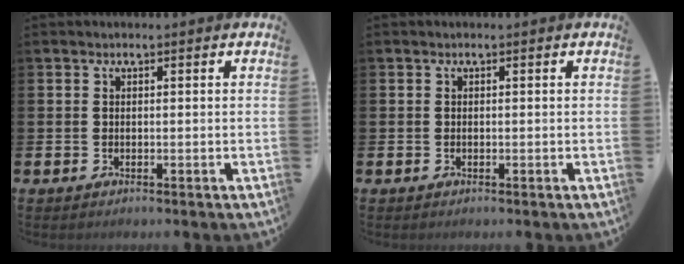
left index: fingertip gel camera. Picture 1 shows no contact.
{"total": 0.0}